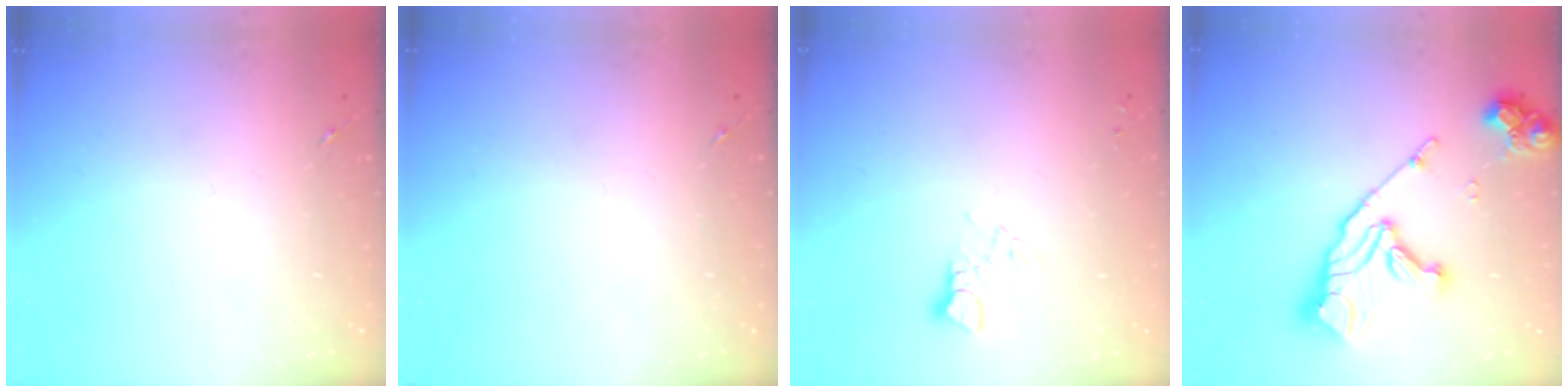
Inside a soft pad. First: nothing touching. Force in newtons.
{"total": 0.0}
{"total": 3.2, "press": 3.2, "slide": 0.3}
{"total": 19.5, "press": 19.4, "slide": 2.1}